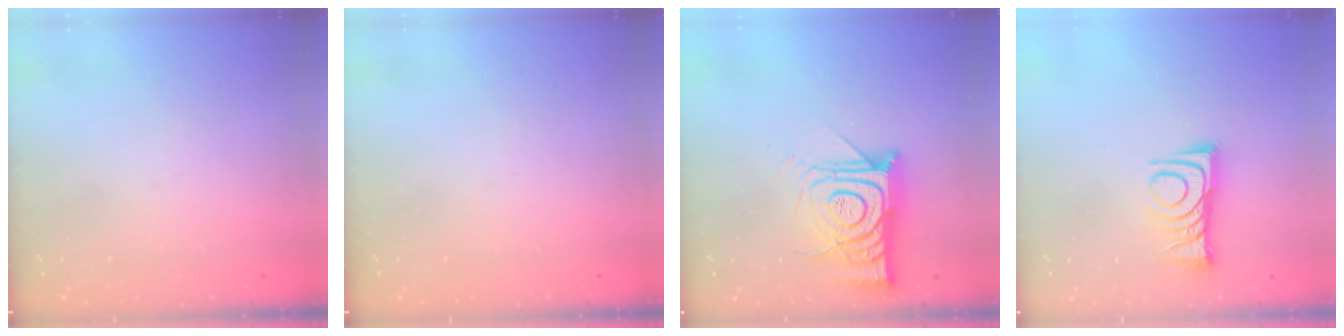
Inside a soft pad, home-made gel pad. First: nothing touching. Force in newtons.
{"total": 0.0}
{"total": 15.3, "press": 15.2, "slide": 1.4}
{"total": 10.2, "press": 10.2, "slide": 0.1}